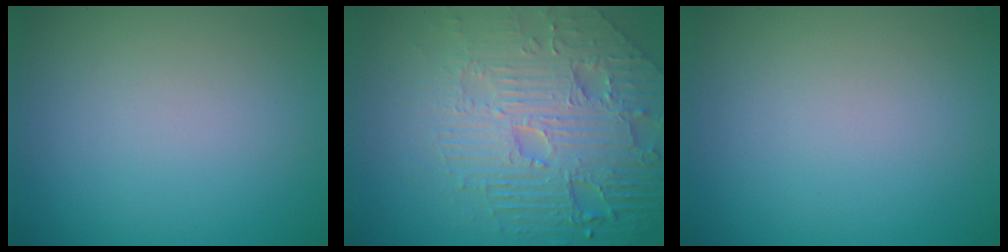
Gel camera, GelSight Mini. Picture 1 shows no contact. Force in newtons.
{"total": 8.7, "press": 6.1, "slide": 6.2}
{"total": 0.0}